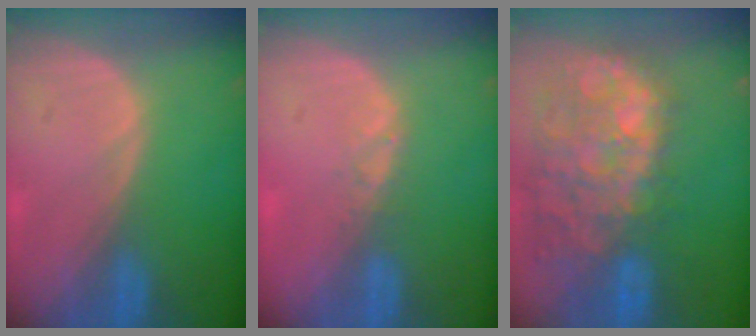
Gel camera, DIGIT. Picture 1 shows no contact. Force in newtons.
{"total": 1.3, "press": 1.0, "slide": 0.8}
{"total": 13.5, "press": 11.6, "slide": 6.8}